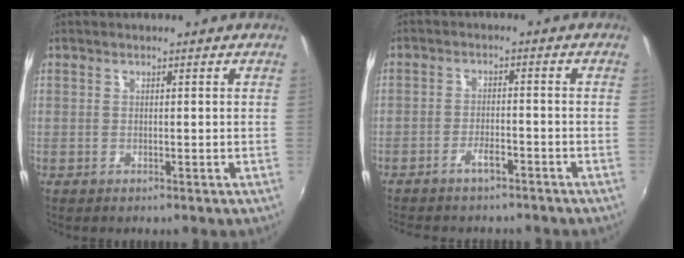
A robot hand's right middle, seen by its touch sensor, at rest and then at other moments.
{"total": 4.4, "force": [-3.6, 1.3, 2.1], "torque": [-0.055, 0.005, -0.059]}